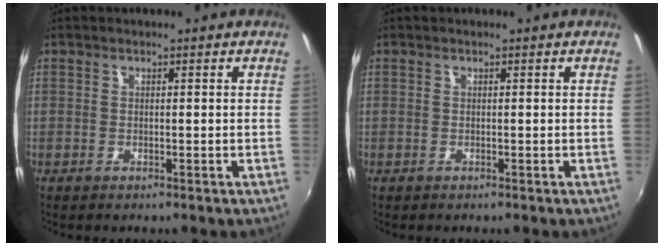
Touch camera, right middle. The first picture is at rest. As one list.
[{"total": 0.0}]